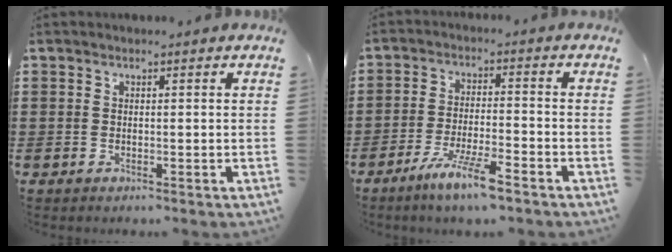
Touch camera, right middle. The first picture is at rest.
{"total": 6.7, "force": [-4.9, 0.3, 4.4], "torque": [-0.088, -0.009, -0.090]}